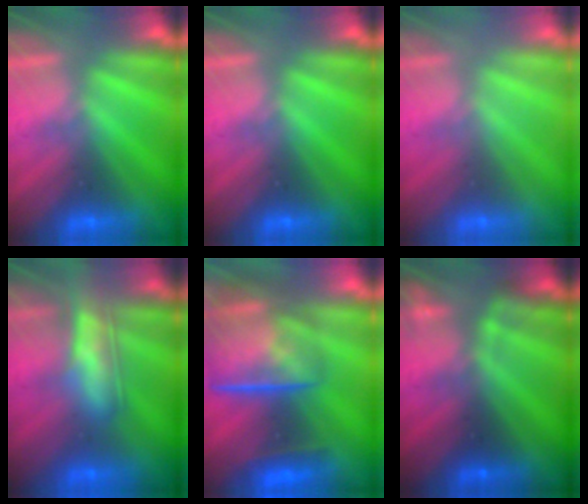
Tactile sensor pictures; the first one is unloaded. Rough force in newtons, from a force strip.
{"total": 0.0}
{"total": 3.1}
{"total": 7.9}
{"total": 7.6}
{"total": 2.4}